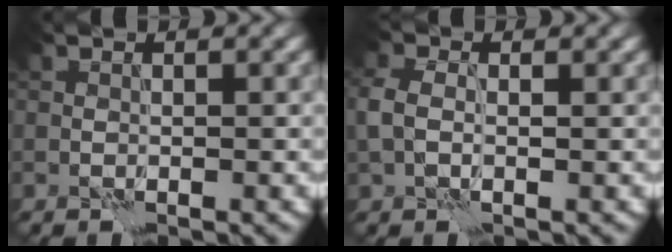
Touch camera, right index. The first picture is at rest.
{"total": 2.7, "force": [0.1, 1.9, 1.9], "torque": [-0.051, 0.004, -0.004]}